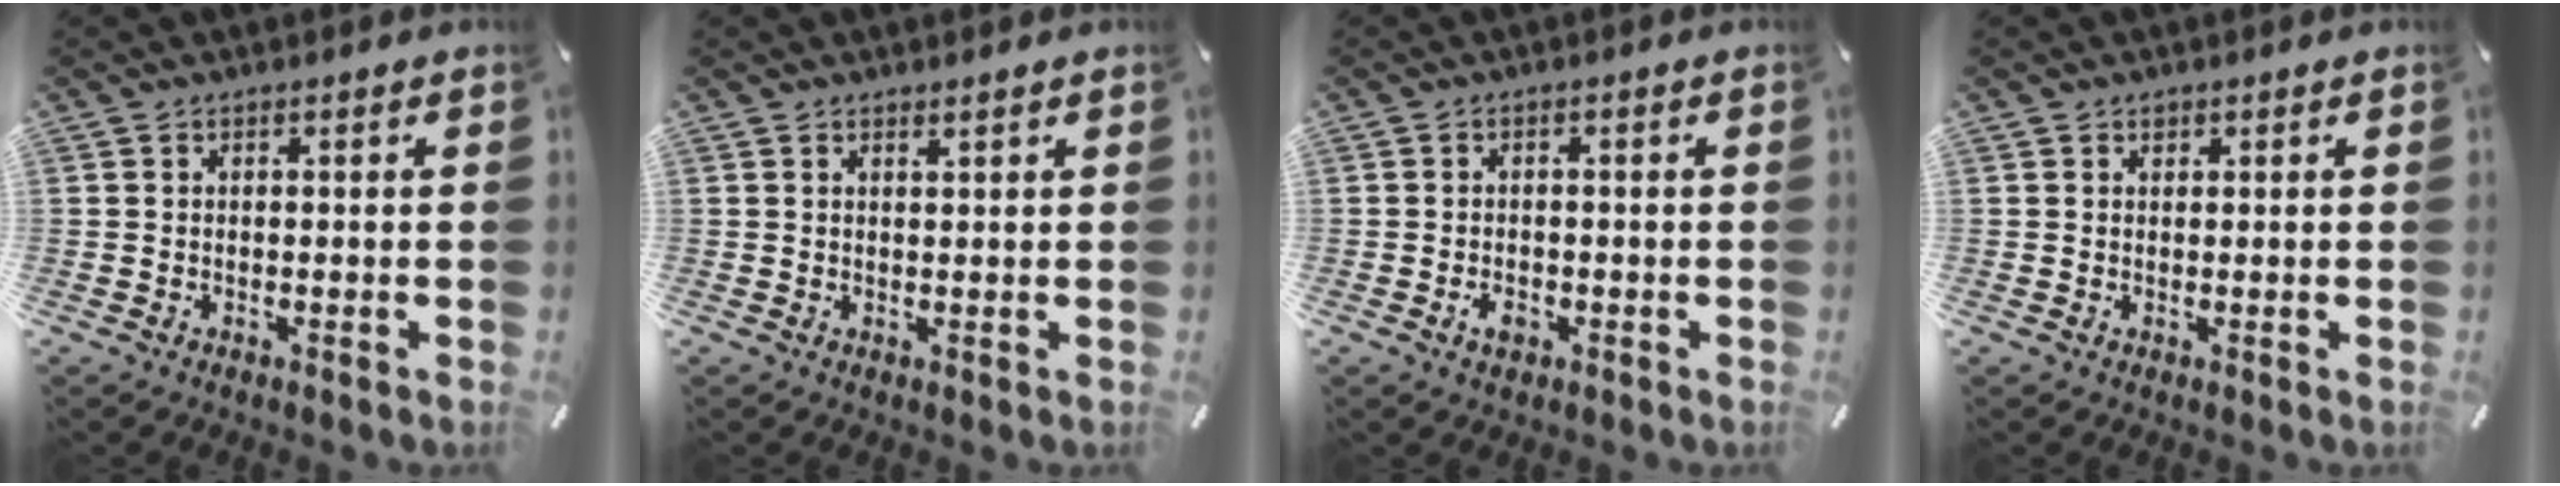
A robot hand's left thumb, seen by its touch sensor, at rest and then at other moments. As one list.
[{"total": 1.0, "force": [0.9, 0.1, 0.4], "torque": [-0.007, -0.001, 0.016]}, {"total": 2.7, "force": [-1.1, 1.7, 1.7], "torque": [-0.031, 0.004, -0.019]}, {"total": 0.8, "force": [0.4, 0.7, 0.2], "torque": [0.006, -0.002, 0.006]}]